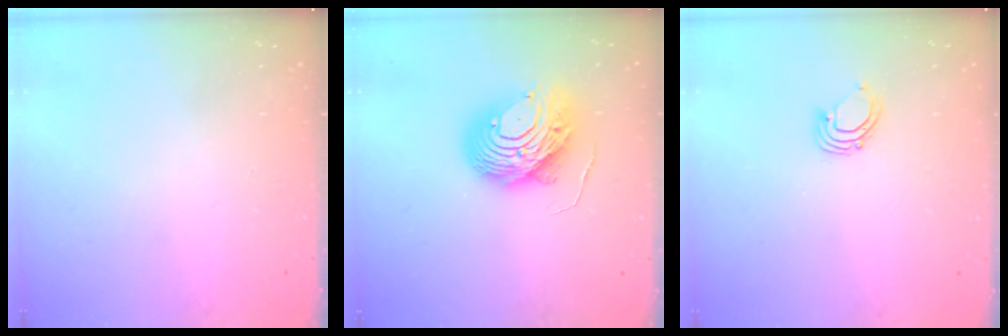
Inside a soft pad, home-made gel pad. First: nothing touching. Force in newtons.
{"total": 12.2, "press": 12.1, "slide": 1.4}
{"total": 2.9, "press": 2.9, "slide": 0.3}